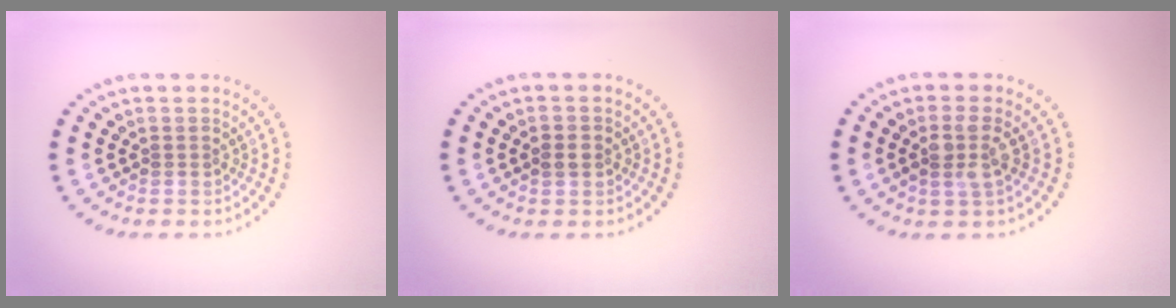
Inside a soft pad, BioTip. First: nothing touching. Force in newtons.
{"total": 1.4, "press": 1.4, "slide": 0.1}
{"total": 2.3, "press": 2.1, "slide": 1.1}